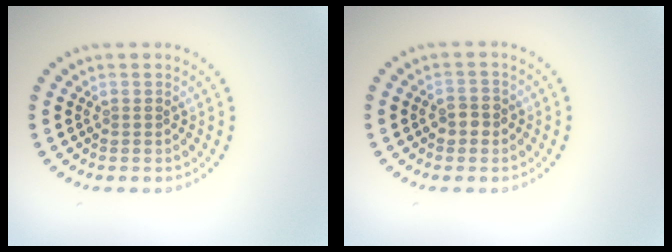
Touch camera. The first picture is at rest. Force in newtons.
{"total": 1.6, "press": 1.6, "slide": 0.2}